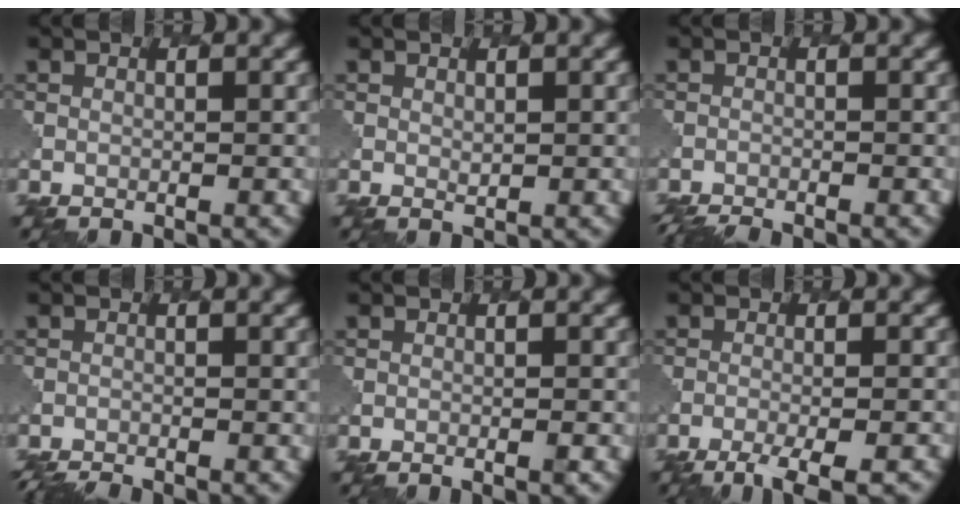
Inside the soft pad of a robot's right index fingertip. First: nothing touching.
{"total": 0.8, "force": [0.6, 0.4, 0.4], "torque": [-0.006, -0.005, 0.014]}
{"total": 3.6, "force": [-3.4, 0.4, 0.8], "torque": [-0.017, -0.014, -0.052]}
{"total": 3.2, "force": [-3.1, 0.4, 0.7], "torque": [-0.017, -0.013, -0.048]}
{"total": 0.9, "force": [-0.3, 0.1, 0.8], "torque": [-0.008, 0.001, -0.006]}
{"total": 4.4, "force": [-2.9, 0.9, 3.2], "torque": [-0.047, -0.005, -0.049]}